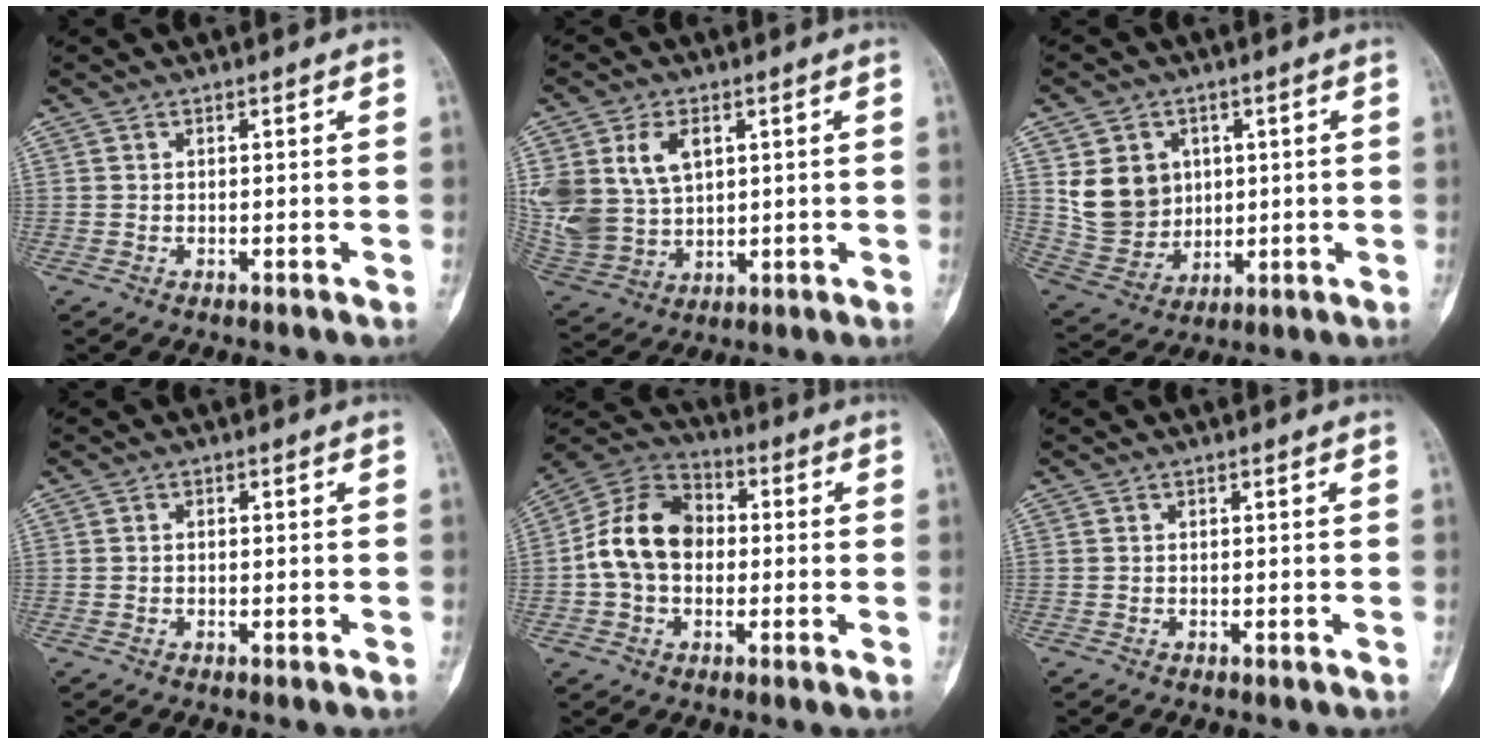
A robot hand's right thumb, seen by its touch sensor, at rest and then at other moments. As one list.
[{"total": 14.7, "force": [4.5, 10.2, 9.6], "torque": [-0.201, -0.012, 0.105]}, {"total": 11.6, "force": [2.7, 10.0, 5.1], "torque": [-0.057, -0.010, 0.071]}, {"total": 0.6, "force": [-0.1, 0.4, 0.4], "torque": [-0.006, 0.001, -0.004]}, {"total": 13.5, "force": [-0.2, 10.1, 9.1], "torque": [-0.153, 0.038, -0.013]}, {"total": 0.0}]